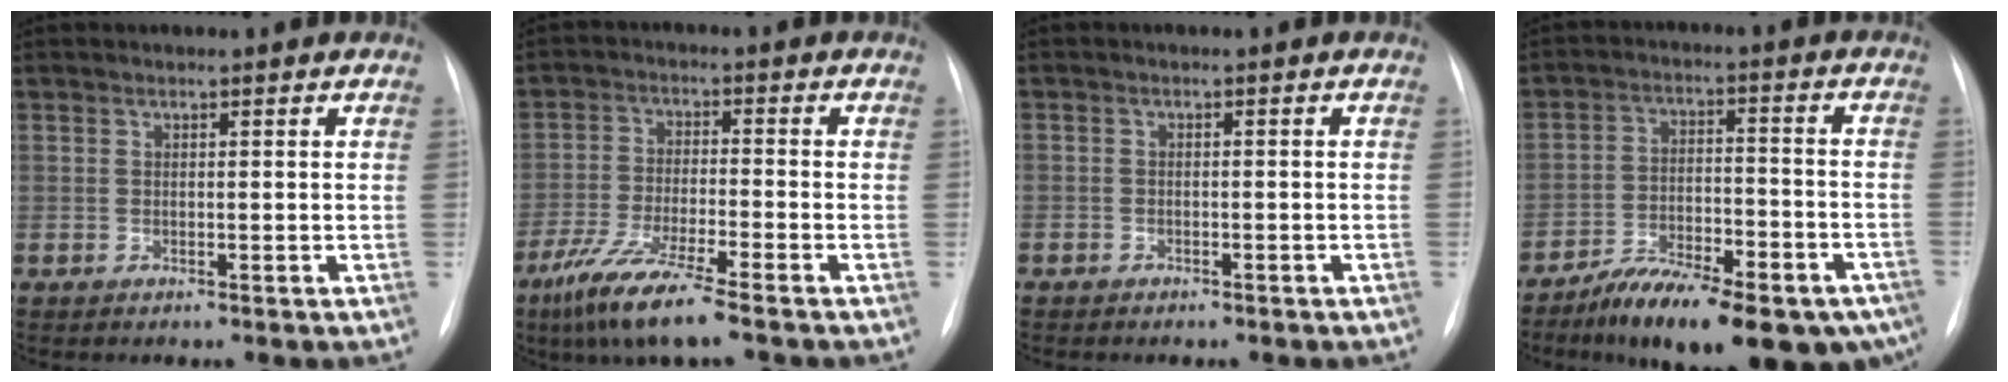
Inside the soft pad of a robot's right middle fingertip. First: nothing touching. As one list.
[{"total": 9.3, "force": [-6.4, 0.1, 6.7], "torque": [-0.140, -0.030, -0.122]}, {"total": 2.2, "force": [-1.7, 1.1, 0.7], "torque": [-0.016, 0.002, -0.018]}, {"total": 19.5, "force": [-13.8, 6.4, 12.1], "torque": [-0.127, 0.022, -0.207]}]